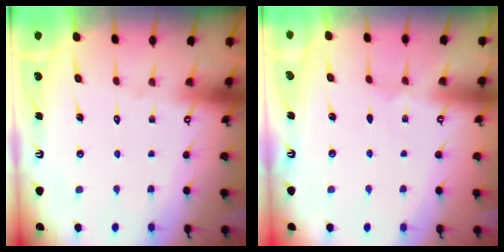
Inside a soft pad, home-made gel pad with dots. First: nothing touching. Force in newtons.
{"total": 0.6, "press": 0.6, "slide": 0.2}